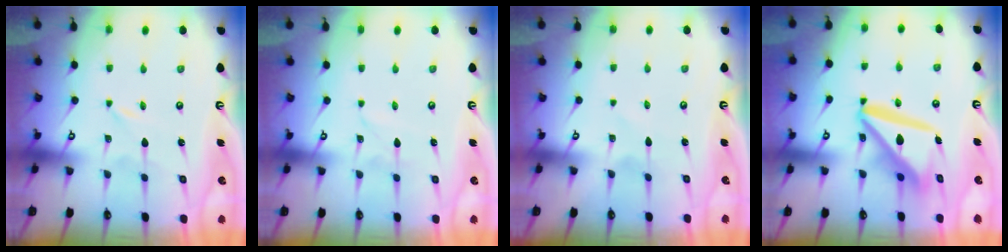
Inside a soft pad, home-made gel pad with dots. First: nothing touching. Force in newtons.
{"total": 1.2, "press": 1.2, "slide": 0.1}
{"total": 2.2, "press": 2.2, "slide": 0.3}
{"total": 15.9, "press": 15.8, "slide": 2.1}